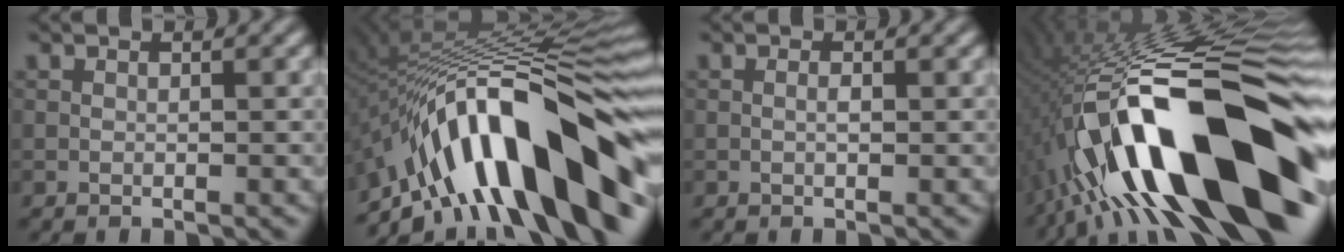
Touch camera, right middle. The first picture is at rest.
{"total": 15.6, "force": [-7.3, 5.6, 12.6], "torque": [-0.196, 0.039, -0.123]}
{"total": 0.0}
{"total": 20.5, "force": [-5.6, 6.6, 18.6], "torque": [-0.278, 0.023, -0.096]}